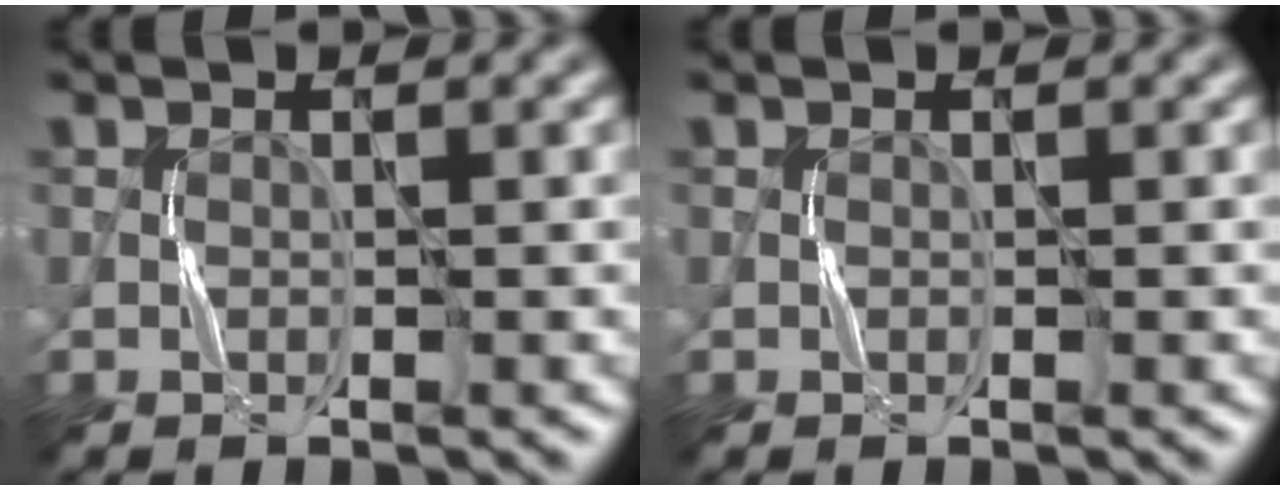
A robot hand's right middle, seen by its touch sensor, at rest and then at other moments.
{"total": 0.0}